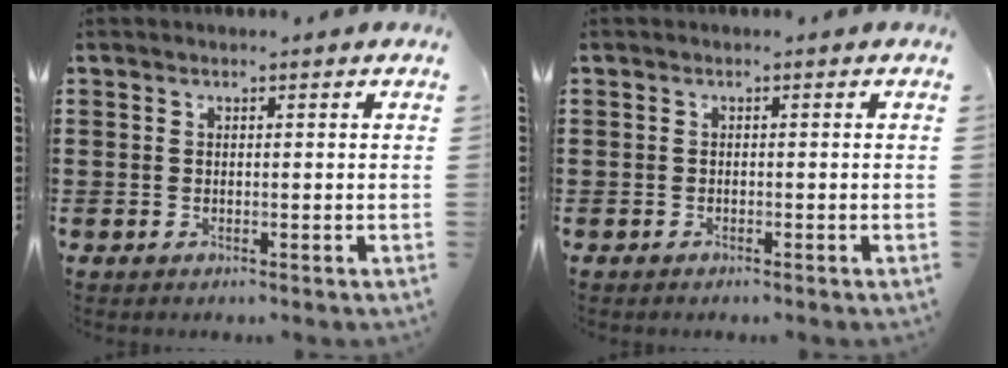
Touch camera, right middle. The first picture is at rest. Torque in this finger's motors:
{"motor_torque": [-0.86, 0.85, -0.03, -0.01]}